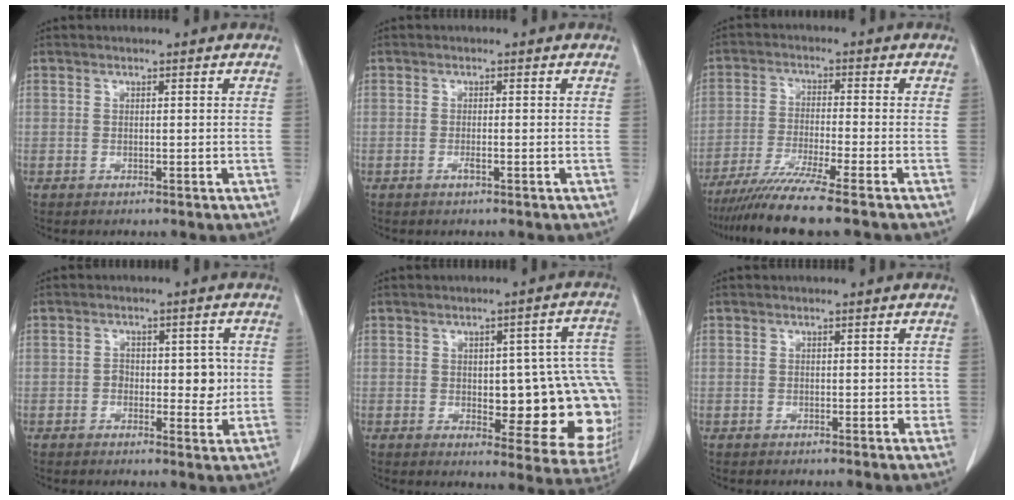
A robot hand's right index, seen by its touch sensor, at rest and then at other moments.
{"total": 1.0, "force": [-0.5, 0.0, 0.9], "torque": [-0.019, 0.001, -0.008]}
{"total": 10.2, "force": [-8.0, -1.5, 6.0], "torque": [-0.097, -0.032, -0.134]}
{"total": 5.1, "force": [-0.3, 2.9, 4.1], "torque": [-0.041, 0.006, -0.003]}
{"total": 19.7, "force": [-2.2, 6.6, 18.4], "torque": [-0.145, 0.033, 0.000]}
{"total": 1.2, "force": [-0.3, 0.8, 0.9], "torque": [-0.003, 0.004, -0.003]}